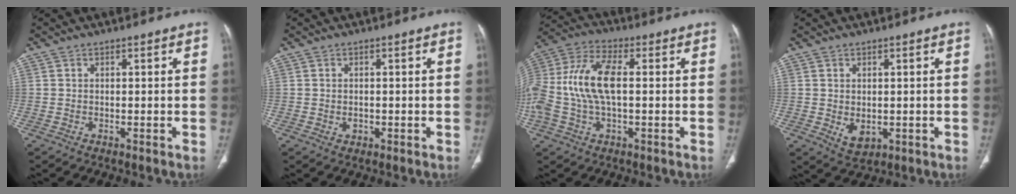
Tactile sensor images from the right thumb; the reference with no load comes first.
{"total": 1.3, "force": [-0.2, 1.1, 0.8], "torque": [-0.011, 0.001, 0.000]}
{"total": 15.2, "force": [0.3, 7.3, 13.3], "torque": [-0.308, 0.029, 0.004]}
{"total": 4.1, "force": [-0.4, 2.8, 3.0], "torque": [-0.041, -0.009, 0.009]}